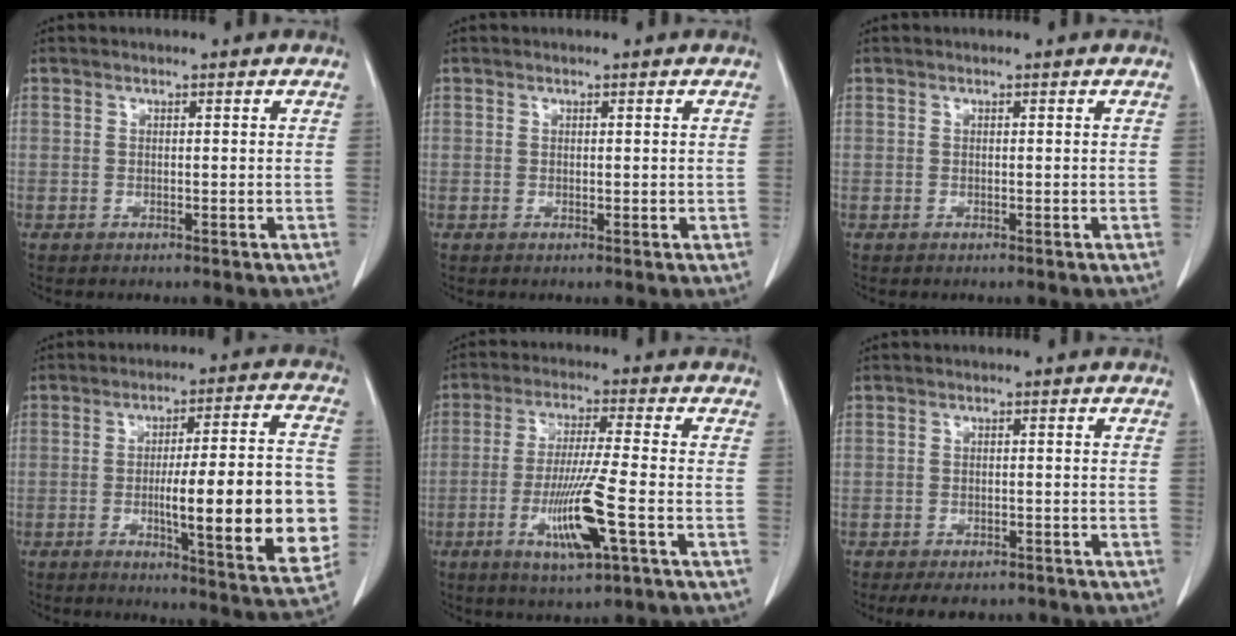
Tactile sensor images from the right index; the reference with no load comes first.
{"total": 0.6, "force": [0.2, 0.5, 0.3], "torque": [0.003, 0.000, 0.001]}
{"total": 0.0}
{"total": 18.9, "force": [-3.0, 2.6, 18.5], "torque": [-0.218, 0.011, -0.032]}
{"total": 10.6, "force": [-3.7, 0.1, 9.9], "torque": [-0.192, -0.017, -0.068]}
{"total": 6.2, "force": [-5.2, 2.8, 2.0], "torque": [-0.015, 0.000, -0.066]}